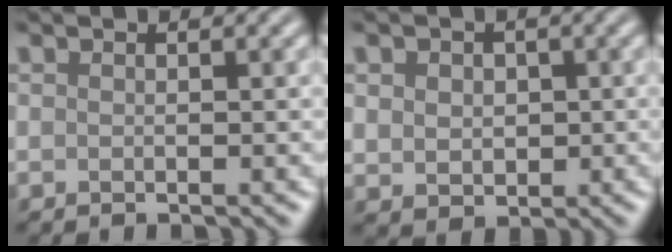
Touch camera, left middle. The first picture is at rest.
{"total": 3.2, "force": [0.6, 2.7, 1.7], "torque": [-0.034, 0.006, 0.006]}